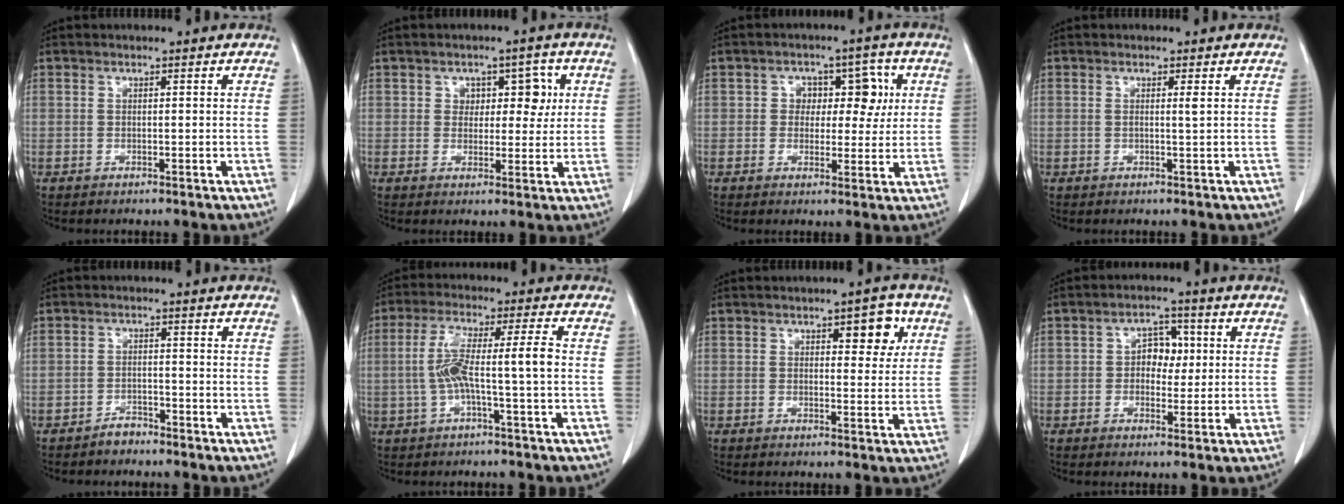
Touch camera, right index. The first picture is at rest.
{"total": 5.3, "force": [1.4, 3.5, 3.8], "torque": [-0.038, 0.016, 0.022]}
{"total": 6.5, "force": [1.1, 4.5, 4.6], "torque": [-0.047, 0.024, 0.018]}
{"total": 0.9, "force": [0.3, -0.3, 0.9], "torque": [-0.020, -0.002, 0.003]}
{"total": 2.1, "force": [-1.9, 0.9, 0.2], "torque": [-0.002, 0.003, -0.030]}
{"total": 7.7, "force": [-0.9, 0.0, 7.7], "torque": [-0.156, 0.022, -0.016]}
{"total": 5.3, "force": [2.3, 2.1, 4.3], "torque": [-0.049, 0.003, 0.027]}
{"total": 4.6, "force": [0.5, 3.1, 3.3], "torque": [-0.048, 0.013, 0.007]}